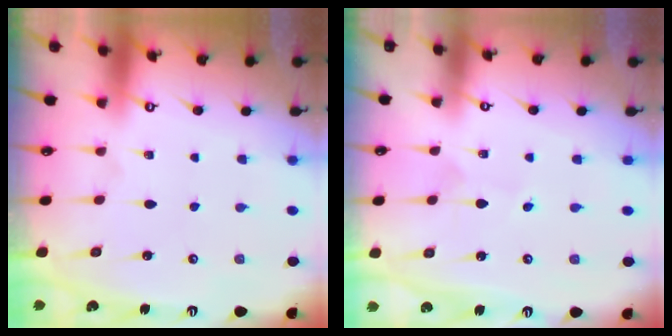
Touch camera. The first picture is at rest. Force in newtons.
{"total": 2.1, "press": 2.1, "slide": 0.1}